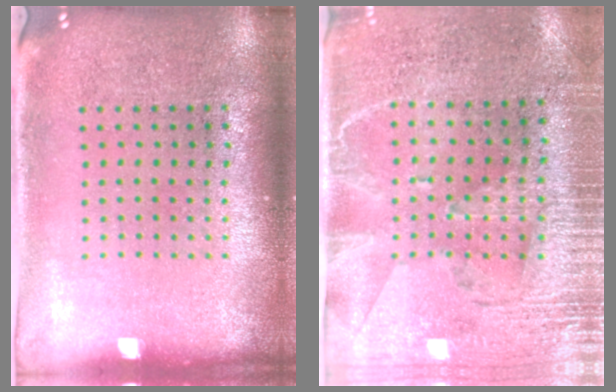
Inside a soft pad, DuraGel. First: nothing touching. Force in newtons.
{"total": 2.9, "press": 2.6, "slide": 1.4}